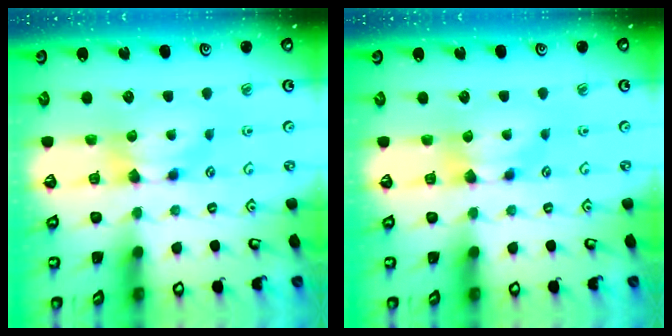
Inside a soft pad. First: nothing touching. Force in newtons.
{"total": 0.0}